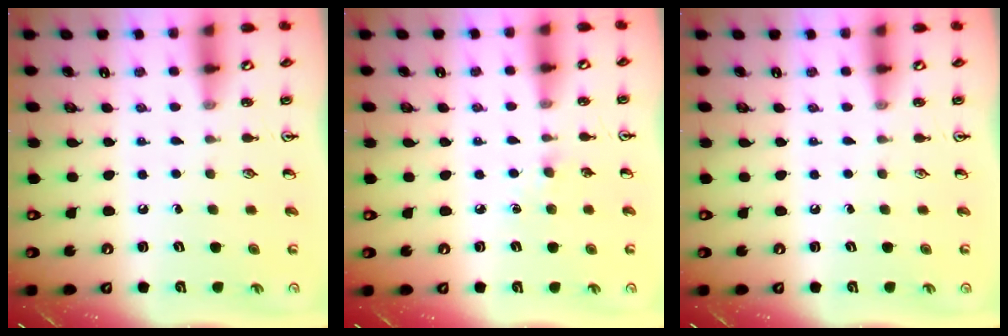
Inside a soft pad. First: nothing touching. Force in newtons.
{"total": 3.4, "press": 3.3, "slide": 0.5}
{"total": 0.0}